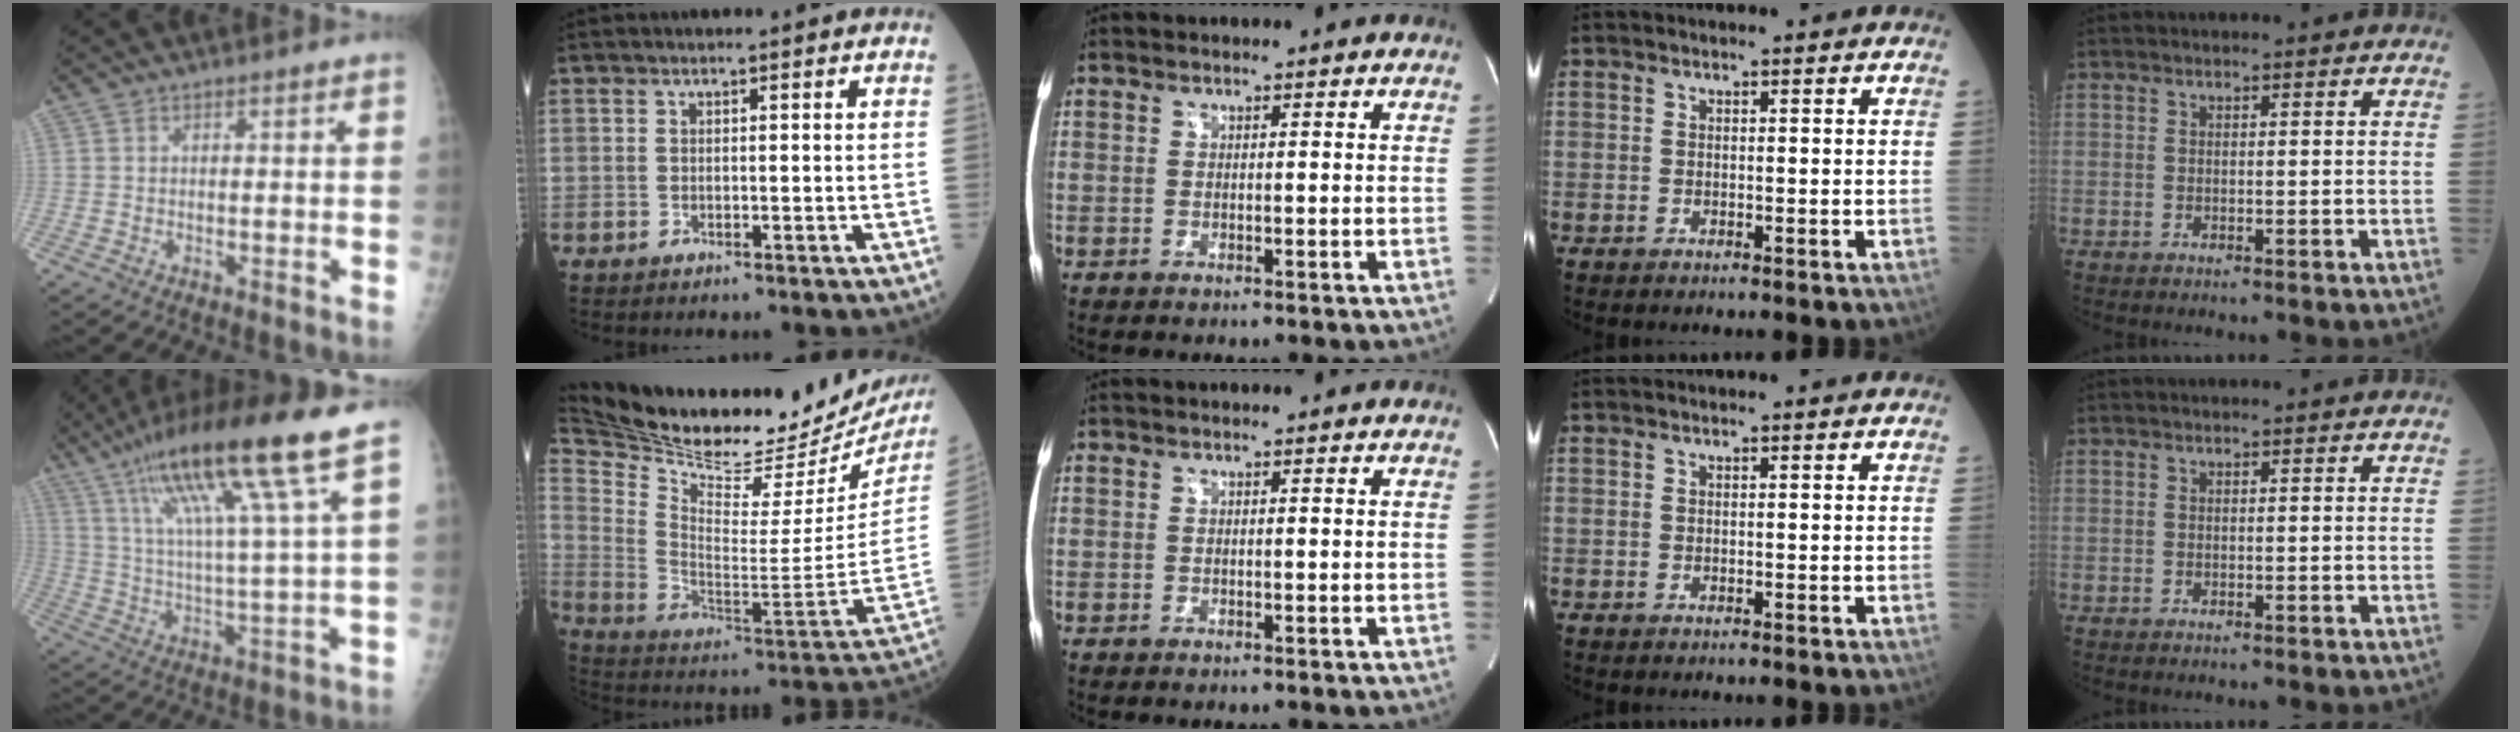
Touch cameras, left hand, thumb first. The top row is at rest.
{"thumb": {"total": 19.4, "force": [10.7, 1.3, 16.2], "torque": [-0.283, -0.020, 0.183]}, "index": {"total": 30.1, "force": [26.1, 5.7, 14.0], "torque": [-0.252, -0.072, 0.375]}}